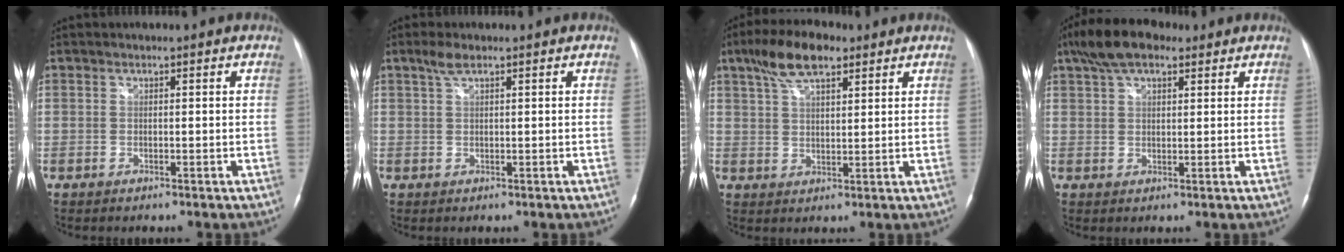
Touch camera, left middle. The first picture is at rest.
{"total": 2.0, "force": [1.4, 0.5, 1.4], "torque": [-0.033, 0.008, 0.031]}
{"total": 8.5, "force": [5.5, 3.1, 5.7], "torque": [-0.115, 0.019, 0.101]}
{"total": 8.2, "force": [5.4, 3.3, 5.1], "torque": [-0.103, 0.029, 0.096]}